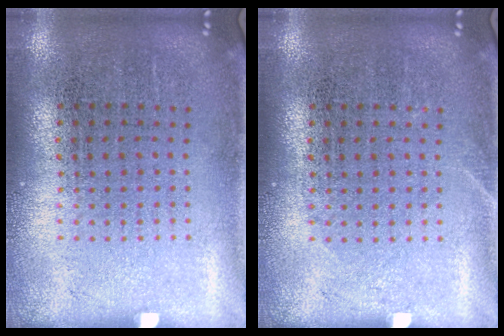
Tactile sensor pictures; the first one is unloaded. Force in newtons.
{"total": 0.5, "press": 0.5, "slide": 0.1}